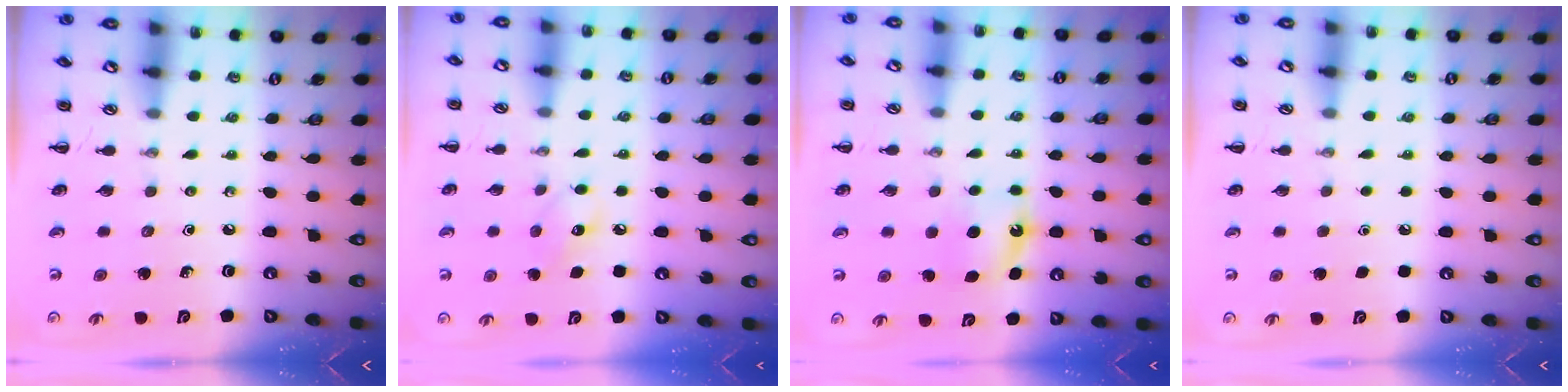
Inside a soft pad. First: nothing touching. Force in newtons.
{"total": 7.9, "press": 7.7, "slide": 1.5}
{"total": 5.7, "press": 5.4, "slide": 1.9}
{"total": 1.8, "press": 1.7, "slide": 0.1}